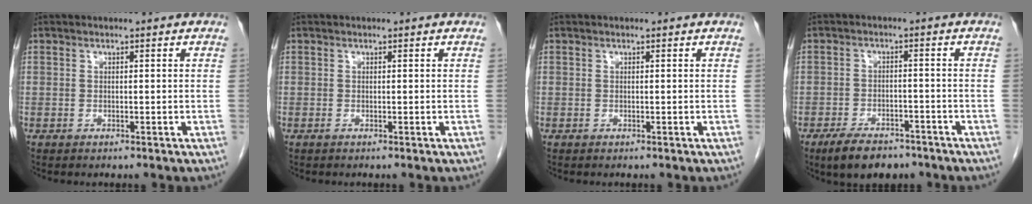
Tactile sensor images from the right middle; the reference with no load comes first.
{"total": 0.0}
{"total": 0.0}
{"total": 7.4, "force": [-5.6, 3.2, 3.6], "torque": [-0.063, -0.001, -0.087]}